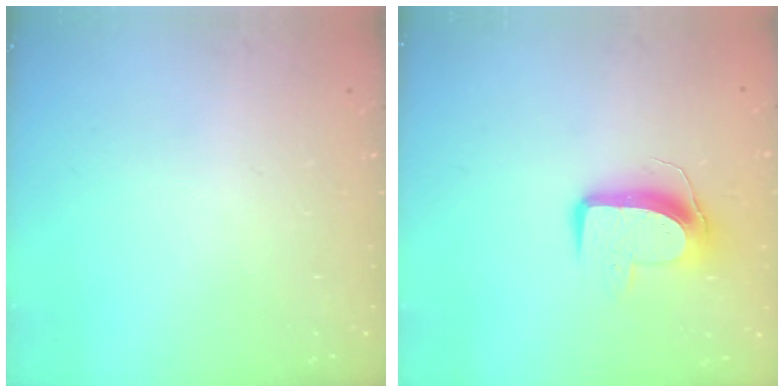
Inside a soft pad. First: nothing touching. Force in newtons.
{"total": 10.0, "press": 10.0, "slide": 0.5}